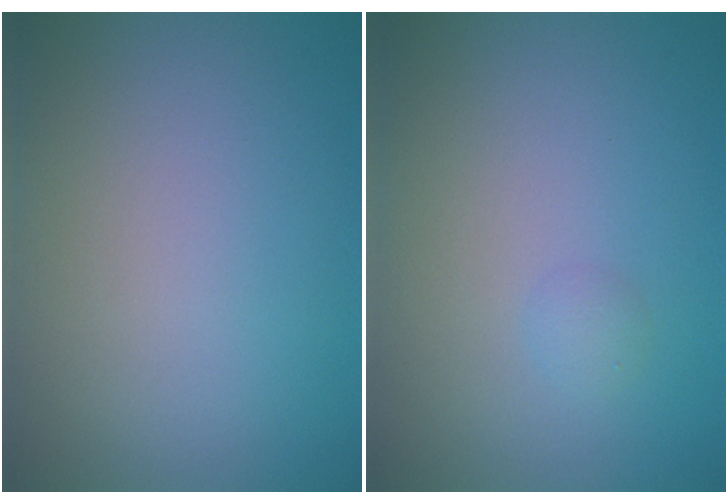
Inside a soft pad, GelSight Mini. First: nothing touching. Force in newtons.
{"total": 0.9, "press": 0.9, "slide": 0.0}